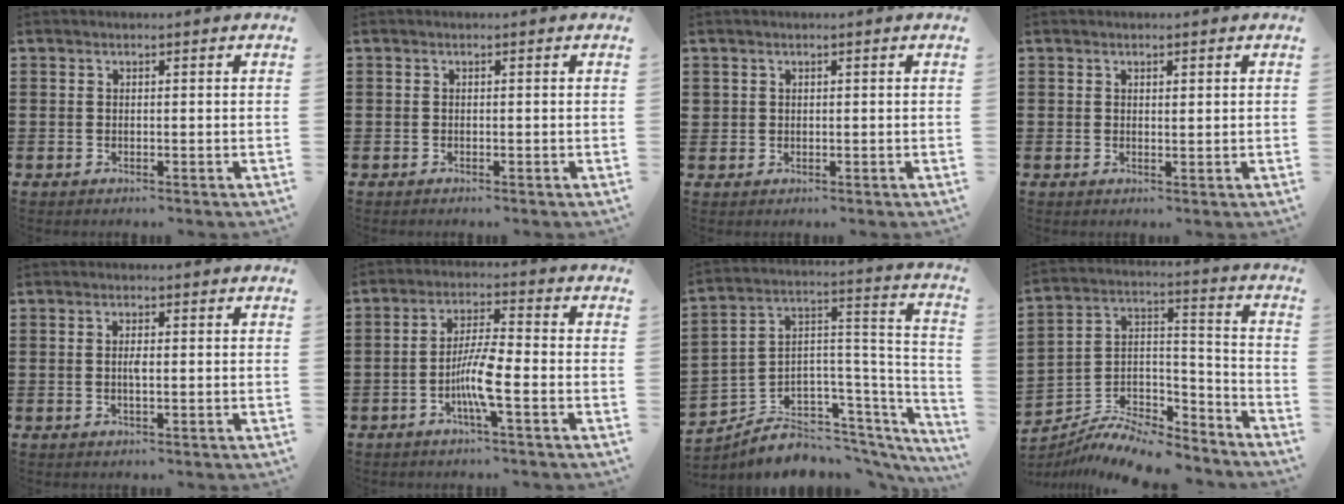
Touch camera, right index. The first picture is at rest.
{"total": 0.0}
{"total": 0.9, "force": [0.4, 0.8, 0.2], "torque": [-0.006, 0.002, 0.008]}
{"total": 0.7, "force": [0.5, 0.4, 0.4], "torque": [-0.008, 0.003, 0.009]}
{"total": 1.9, "force": [-0.1, 0.4, 1.8], "torque": [-0.034, -0.001, -0.002]}
{"total": 6.8, "force": [-2.5, 0.9, 6.3], "torque": [-0.128, -0.007, -0.051]}
{"total": 4.3, "force": [-2.6, 3.4, 0.6], "torque": [-0.028, -0.020, -0.048]}
{"total": 7.7, "force": [-7.1, 2.1, 2.1], "torque": [-0.036, 0.013, -0.139]}